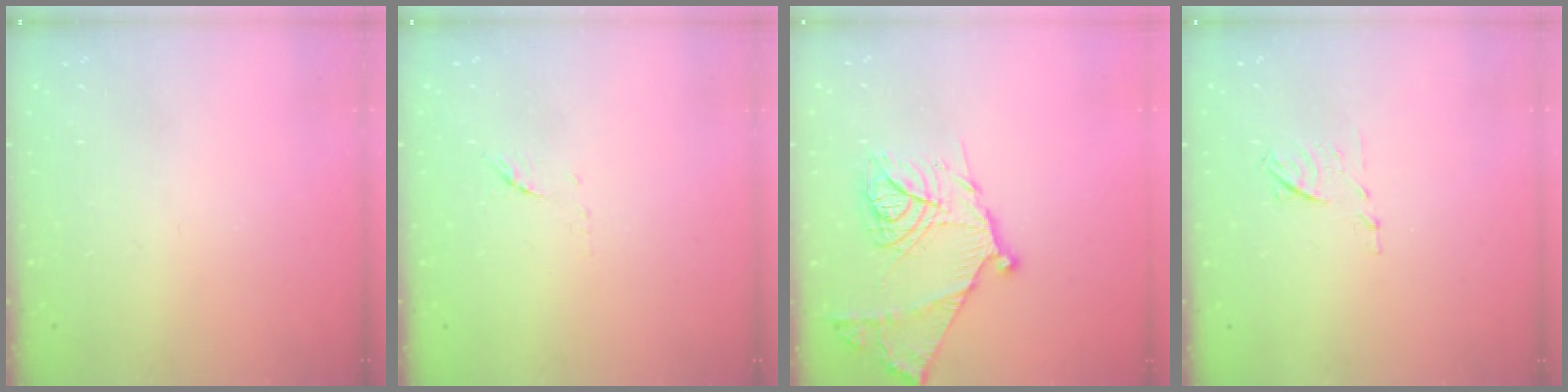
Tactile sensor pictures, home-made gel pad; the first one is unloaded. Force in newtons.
{"total": 5.4, "press": 5.3, "slide": 0.9}
{"total": 18.1, "press": 18.0, "slide": 1.6}
{"total": 4.8, "press": 4.7, "slide": 0.9}